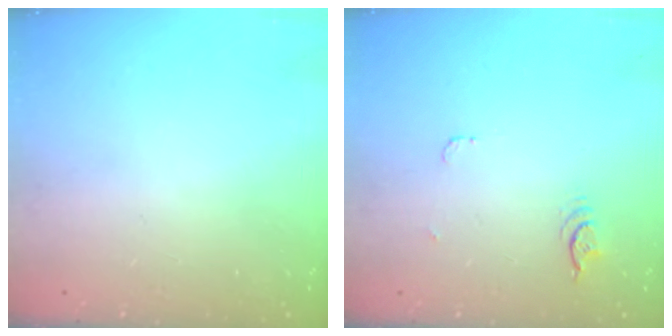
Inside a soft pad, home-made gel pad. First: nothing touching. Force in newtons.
{"total": 3.8, "press": 3.4, "slide": 1.6}